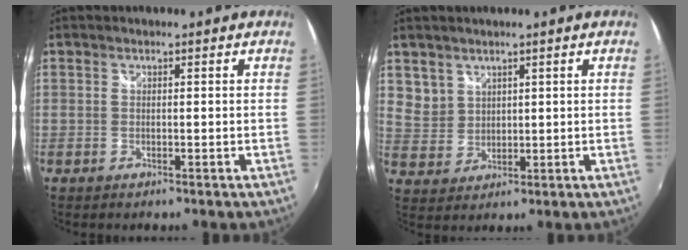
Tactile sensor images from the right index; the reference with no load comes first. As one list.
[{"total": 4.9, "force": [3.2, 3.7, 0.3], "torque": [0.005, 0.010, 0.072]}]